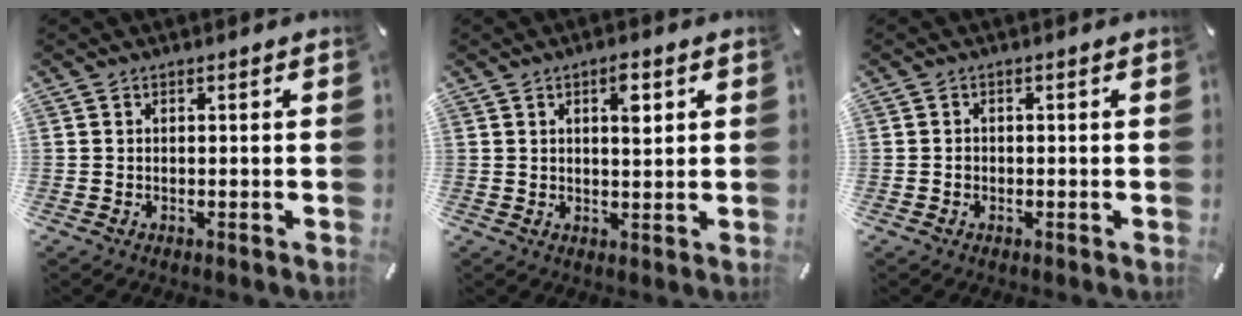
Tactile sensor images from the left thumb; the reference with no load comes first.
{"total": 4.7, "force": [1.8, 1.8, 4.0], "torque": [-0.053, -0.008, 0.023]}
{"total": 0.9, "force": [-0.3, 0.8, 0.4], "torque": [-0.006, 0.004, -0.007]}